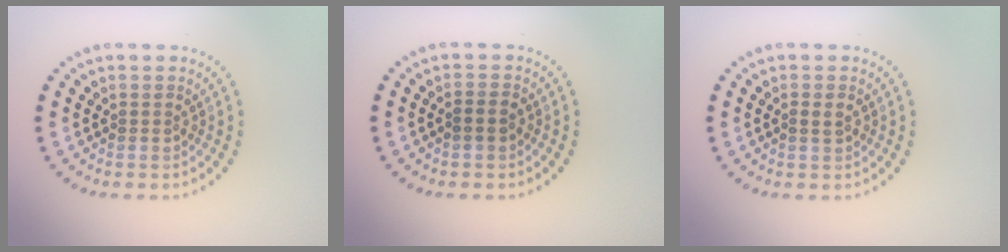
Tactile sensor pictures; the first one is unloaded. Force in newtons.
{"total": 1.3, "press": 1.2, "slide": 0.5}
{"total": 1.1, "press": 1.0, "slide": 0.3}